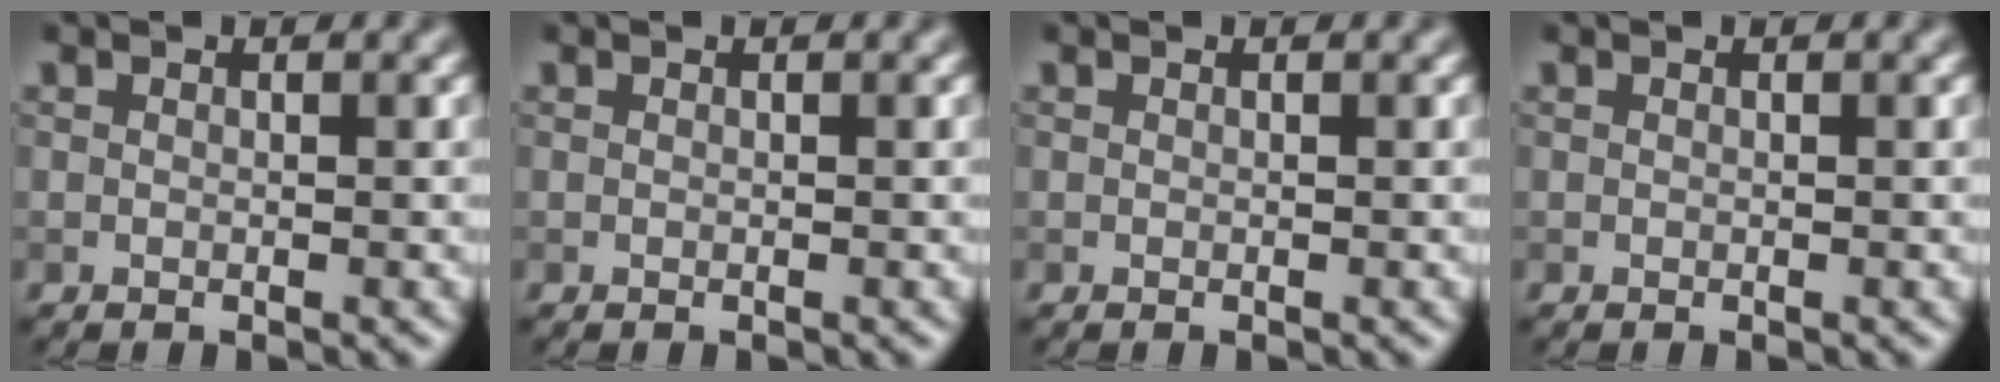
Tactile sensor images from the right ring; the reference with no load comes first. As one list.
[{"total": 0.0}, {"total": 0.0}, {"total": 0.0}]